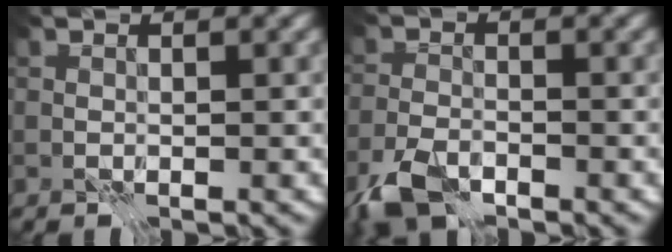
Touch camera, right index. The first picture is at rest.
{"total": 4.6, "force": [-3.4, 1.7, 2.5], "torque": [-0.054, -0.008, -0.078]}